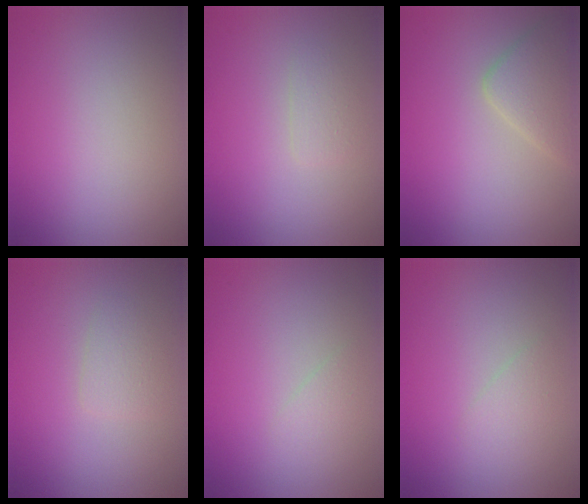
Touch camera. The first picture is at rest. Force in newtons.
{"total": 1.1, "press": 1.1, "slide": 0.1}
{"total": 3.2, "press": 3.2, "slide": 0.1}
{"total": 1.3, "press": 1.3, "slide": 0.1}
{"total": 0.8, "press": 0.8, "slide": 0.0}
{"total": 1.0, "press": 1.0, "slide": 0.0}